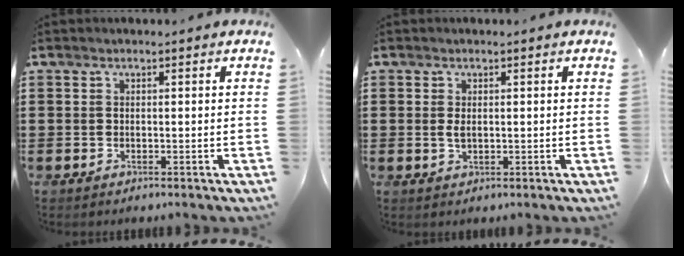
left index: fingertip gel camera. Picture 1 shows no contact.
{"total": 1.4, "force": [0.1, 0.6, 1.2], "torque": [-0.027, 0.003, 0.001]}